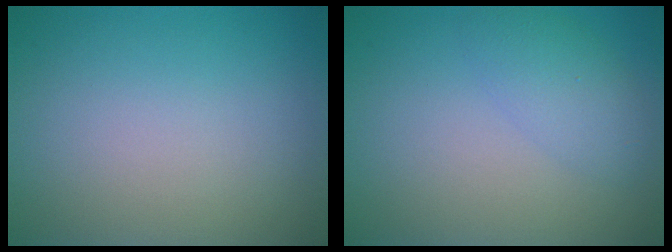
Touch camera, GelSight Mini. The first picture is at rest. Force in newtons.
{"total": 2.5, "press": 2.5, "slide": 0.1}